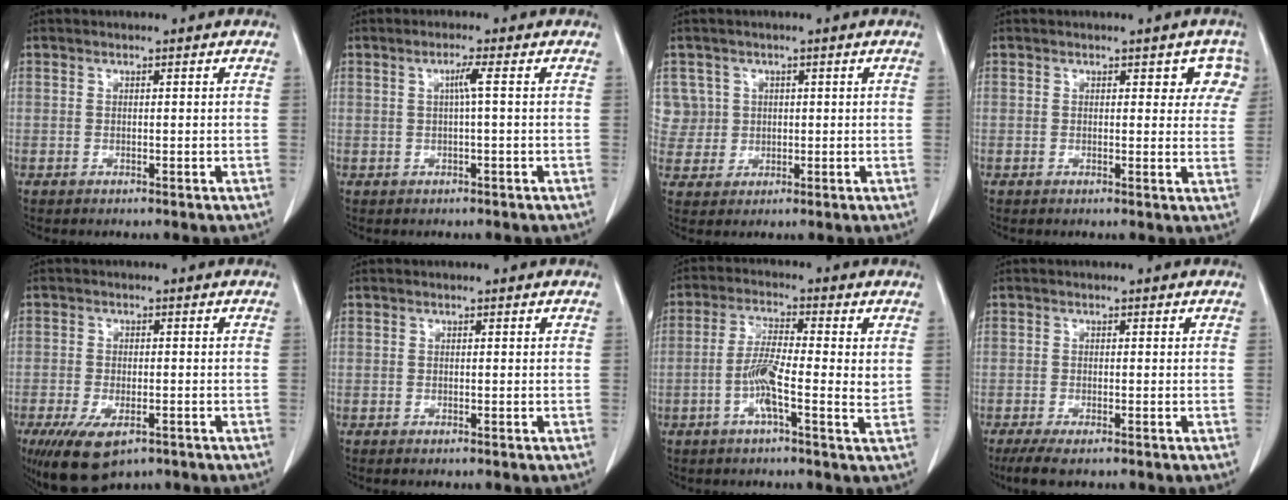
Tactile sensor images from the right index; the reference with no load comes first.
{"total": 1.9, "force": [0.2, -0.5, 1.9], "torque": [-0.035, 0.002, 0.004]}
{"total": 4.9, "force": [1.3, 4.7, -0.4], "torque": [0.022, 0.013, 0.030]}
{"total": 4.0, "force": [2.1, 2.5, 2.4], "torque": [0.001, 0.004, 0.013]}
{"total": 8.4, "force": [-5.0, 3.6, 5.8], "torque": [-0.101, -0.015, -0.077]}
{"total": 0.0}
{"total": 4.8, "force": [-0.9, 0.1, 4.8], "torque": [-0.094, 0.000, -0.022]}
{"total": 3.6, "force": [-2.5, 0.8, 2.5], "torque": [-0.043, -0.009, -0.041]}